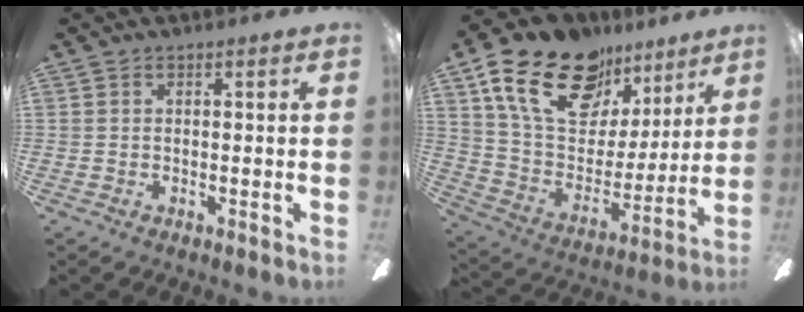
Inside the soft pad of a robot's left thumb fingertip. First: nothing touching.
{"total": 23.4, "force": [13.9, 13.8, 12.8], "torque": [-0.222, -0.062, 0.256]}